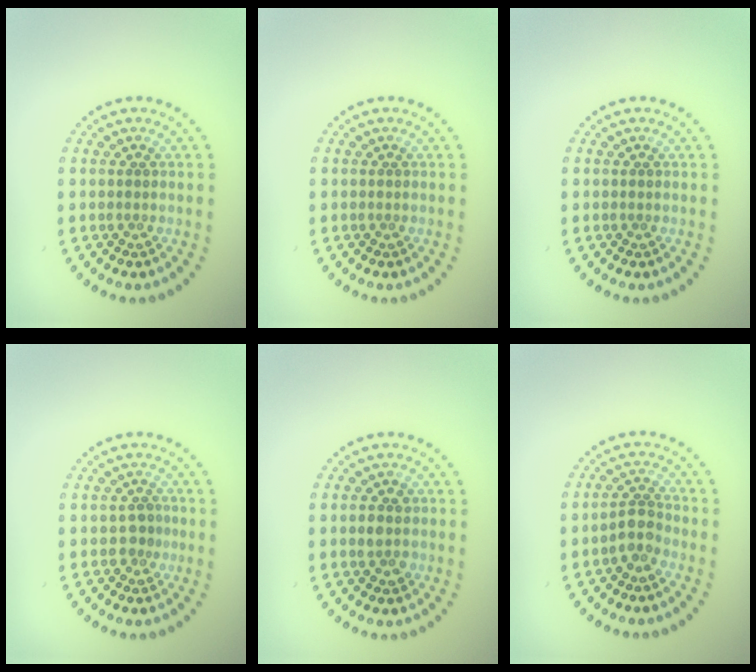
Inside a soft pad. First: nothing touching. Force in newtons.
{"total": 0.0}
{"total": 0.0}
{"total": 1.2, "press": 1.0, "slide": 0.5}
{"total": 1.6, "press": 1.5, "slide": 0.2}
{"total": 2.1, "press": 1.8, "slide": 1.1}